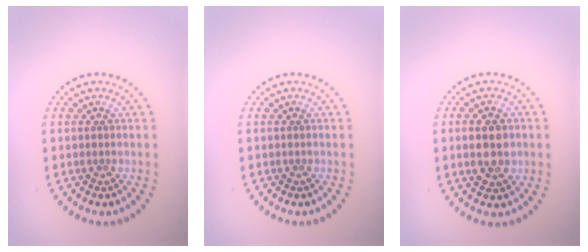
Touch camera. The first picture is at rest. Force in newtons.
{"total": 0.0}
{"total": 3.8, "press": 3.8, "slide": 0.1}